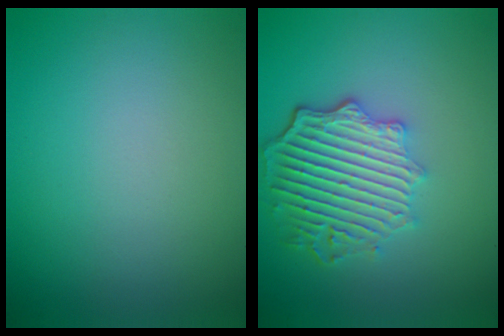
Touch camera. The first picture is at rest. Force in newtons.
{"total": 5.8, "press": 4.6, "slide": 3.6}